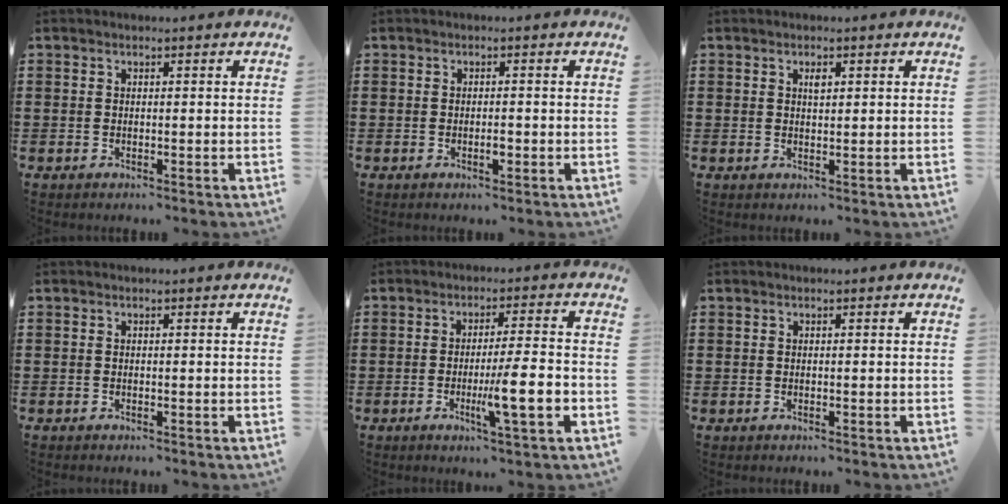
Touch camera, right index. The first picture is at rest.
{"total": 1.4, "force": [-0.6, 0.3, 1.3], "torque": [-0.026, -0.006, -0.009]}
{"total": 1.2, "force": [0.5, 0.5, 1.0], "torque": [-0.021, 0.004, 0.008]}
{"total": 0.0}
{"total": 8.8, "force": [-2.5, 0.8, 8.4], "torque": [-0.141, -0.010, -0.041]}
{"total": 0.0}